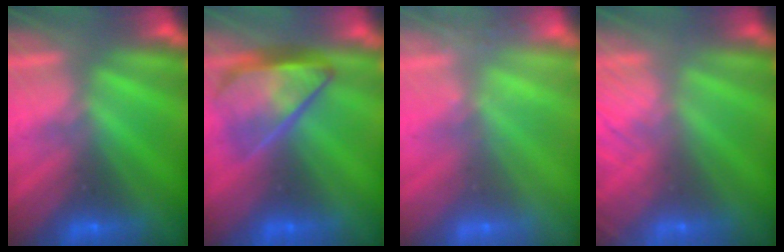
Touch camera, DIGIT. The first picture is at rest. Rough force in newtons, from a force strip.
{"total": 3.8}
{"total": 2.4}
{"total": 8.8}